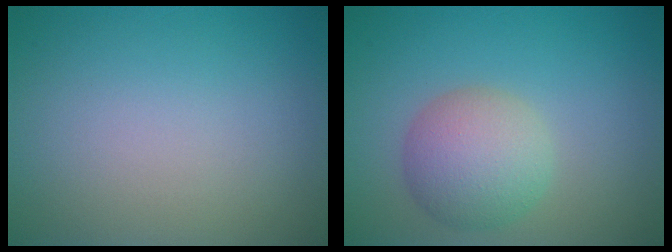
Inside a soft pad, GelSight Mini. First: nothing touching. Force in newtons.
{"total": 4.8, "press": 4.8, "slide": 0.3}